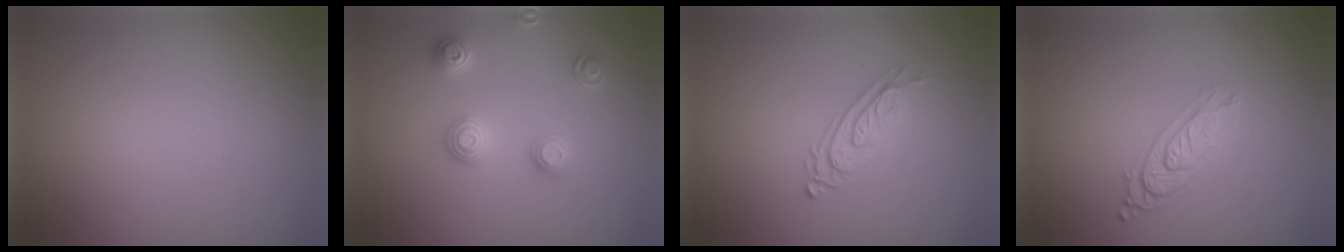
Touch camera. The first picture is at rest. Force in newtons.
{"total": 2.8, "press": 2.7, "slide": 0.8}
{"total": 2.8, "press": 2.0, "slide": 2.0}
{"total": 3.2, "press": 2.3, "slide": 2.2}